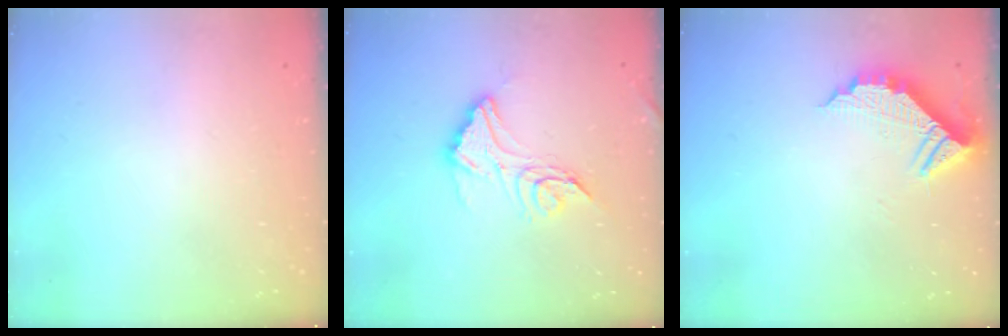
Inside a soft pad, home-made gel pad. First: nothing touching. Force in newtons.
{"total": 13.6, "press": 13.6, "slide": 1.1}
{"total": 8.9, "press": 8.9, "slide": 0.9}